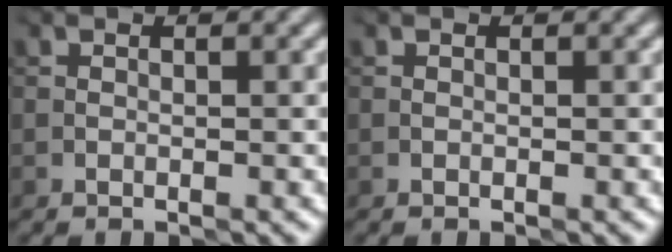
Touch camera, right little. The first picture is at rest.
{"total": 0.0}